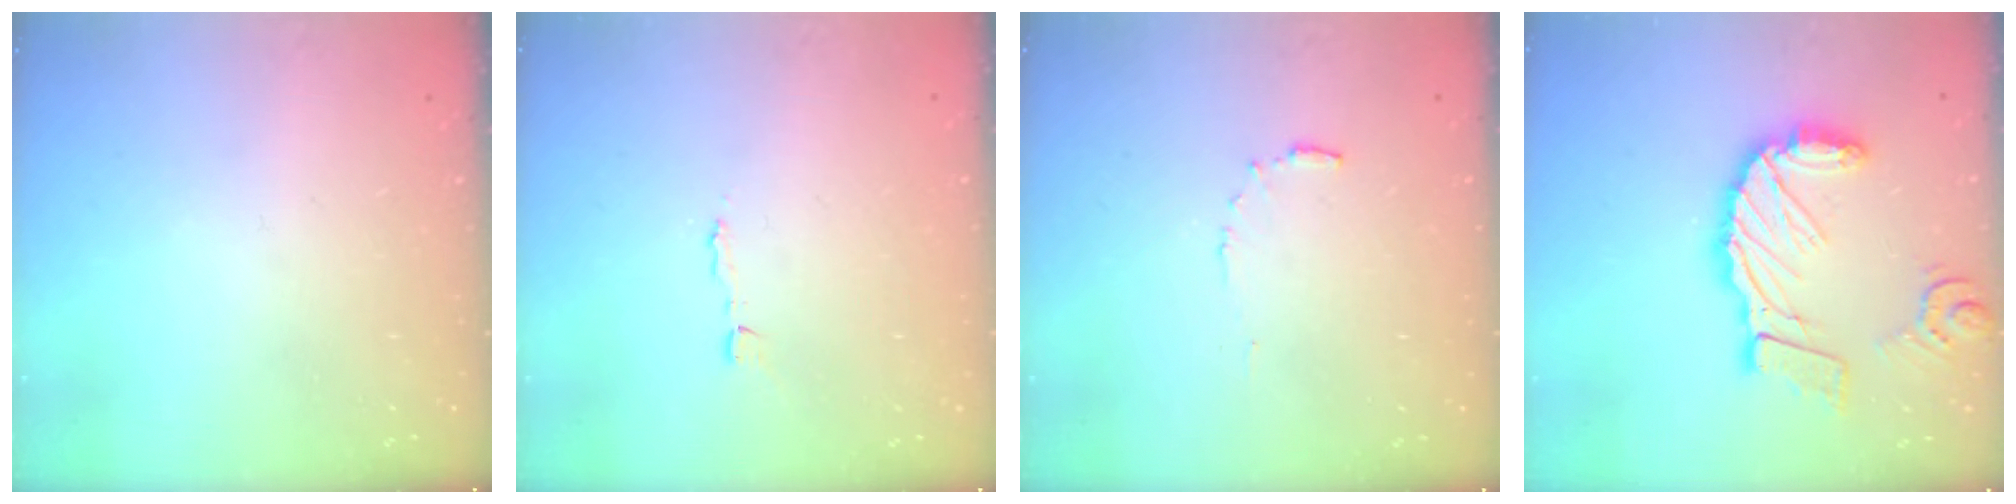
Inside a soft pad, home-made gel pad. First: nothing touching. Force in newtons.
{"total": 2.1, "press": 2.1, "slide": 0.0}
{"total": 5.1, "press": 5.1, "slide": 0.3}
{"total": 17.2, "press": 17.0, "slide": 2.1}